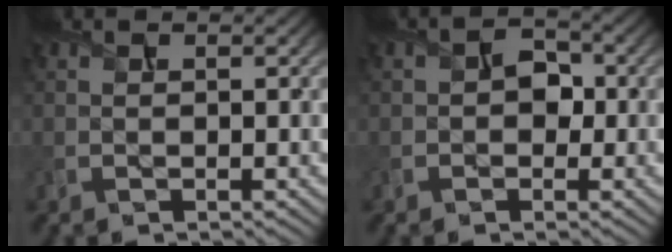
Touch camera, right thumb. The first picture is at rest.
{"total": 2.5, "force": [-0.4, 2.0, 1.4], "torque": [-0.022, 0.002, -0.012]}